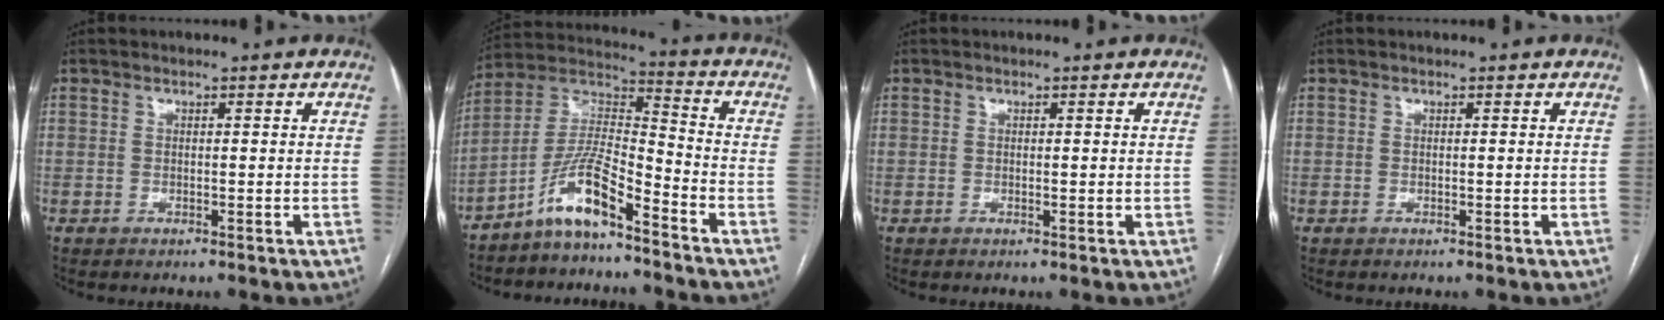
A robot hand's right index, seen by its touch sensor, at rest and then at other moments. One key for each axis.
{"total": 10.1, "fx": -6.9, "fy": 1.6, "fz": 7.1, "tx": -0.153, "ty": 0.016, "tz": -0.135}
{"total": 0.7, "fx": 0.0, "fy": 0.1, "fz": 0.7, "tx": -0.012, "ty": -0.002, "tz": 0.002}
{"total": 0.0}